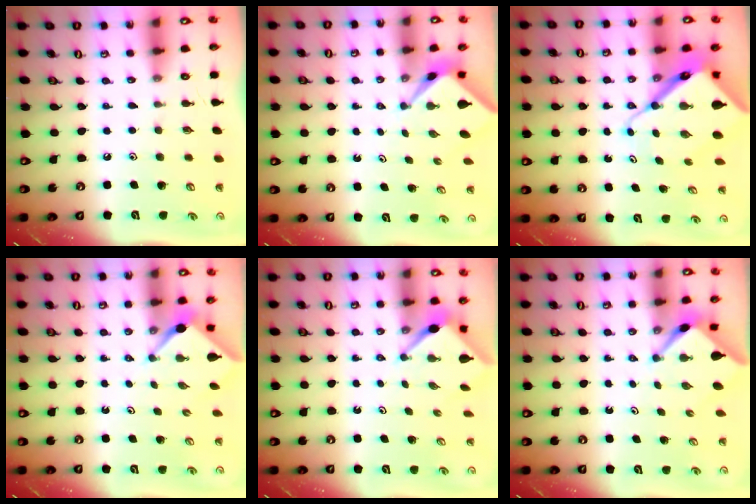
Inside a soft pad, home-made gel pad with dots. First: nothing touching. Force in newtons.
{"total": 1.6, "press": 1.6, "slide": 0.3}
{"total": 12.2, "press": 12.2, "slide": 1.1}
{"total": 2.3, "press": 2.3, "slide": 0.2}
{"total": 2.9, "press": 2.9, "slide": 0.3}
{"total": 2.4, "press": 2.4, "slide": 0.3}